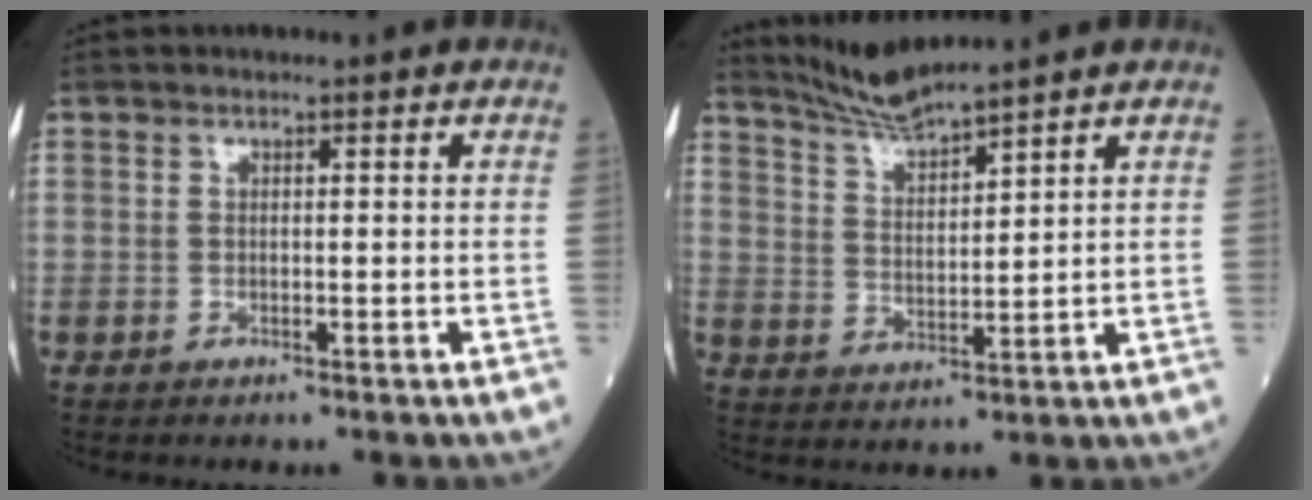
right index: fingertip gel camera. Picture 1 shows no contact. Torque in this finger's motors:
{"motor_torque": [-0.19, 0.54, 0.00, 0.02]}